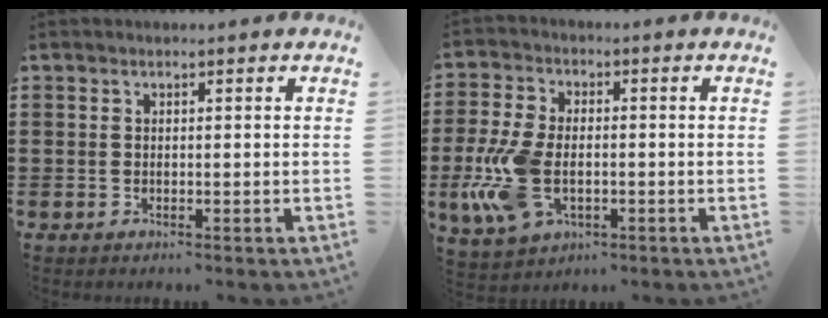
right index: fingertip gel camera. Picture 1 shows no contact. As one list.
[{"total": 9.9, "force": [-2.2, 5.6, 7.9], "torque": [-0.191, -0.006, -0.041]}]